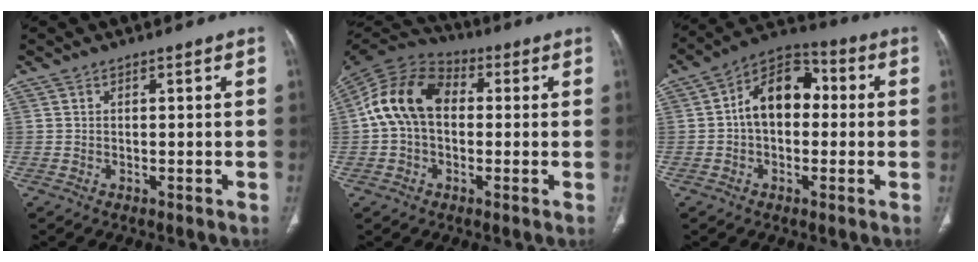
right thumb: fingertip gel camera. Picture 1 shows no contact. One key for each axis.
{"total": 13.8, "fx": 0.9, "fy": 9.8, "fz": 9.7, "tx": -0.176, "ty": 0.036, "tz": 0.002}
{"total": 12.1, "fx": 0.6, "fy": 8.1, "fz": 8.9, "tx": -0.120, "ty": 0.036, "tz": -0.005}